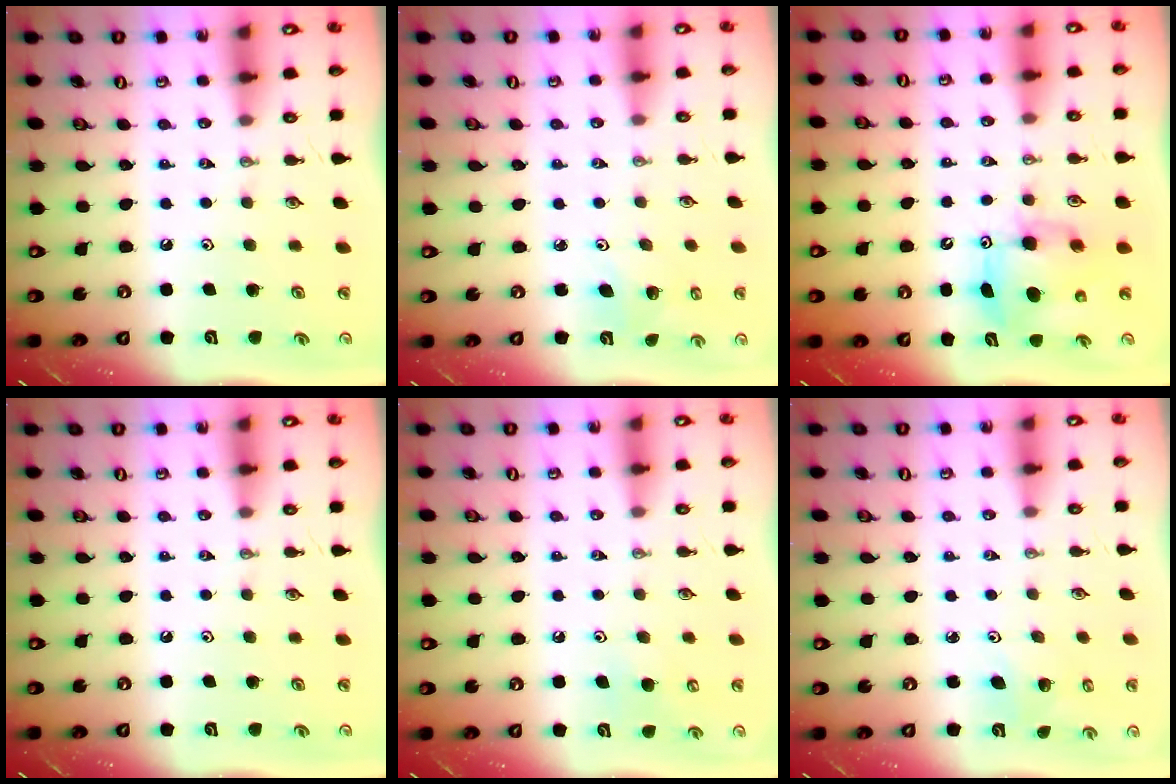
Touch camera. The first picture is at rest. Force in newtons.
{"total": 3.5, "press": 3.2, "slide": 1.4}
{"total": 8.4, "press": 8.3, "slide": 1.1}
{"total": 0.0}
{"total": 6.2, "press": 6.2, "slide": 0.5}
{"total": 3.5, "press": 3.2, "slide": 1.4}